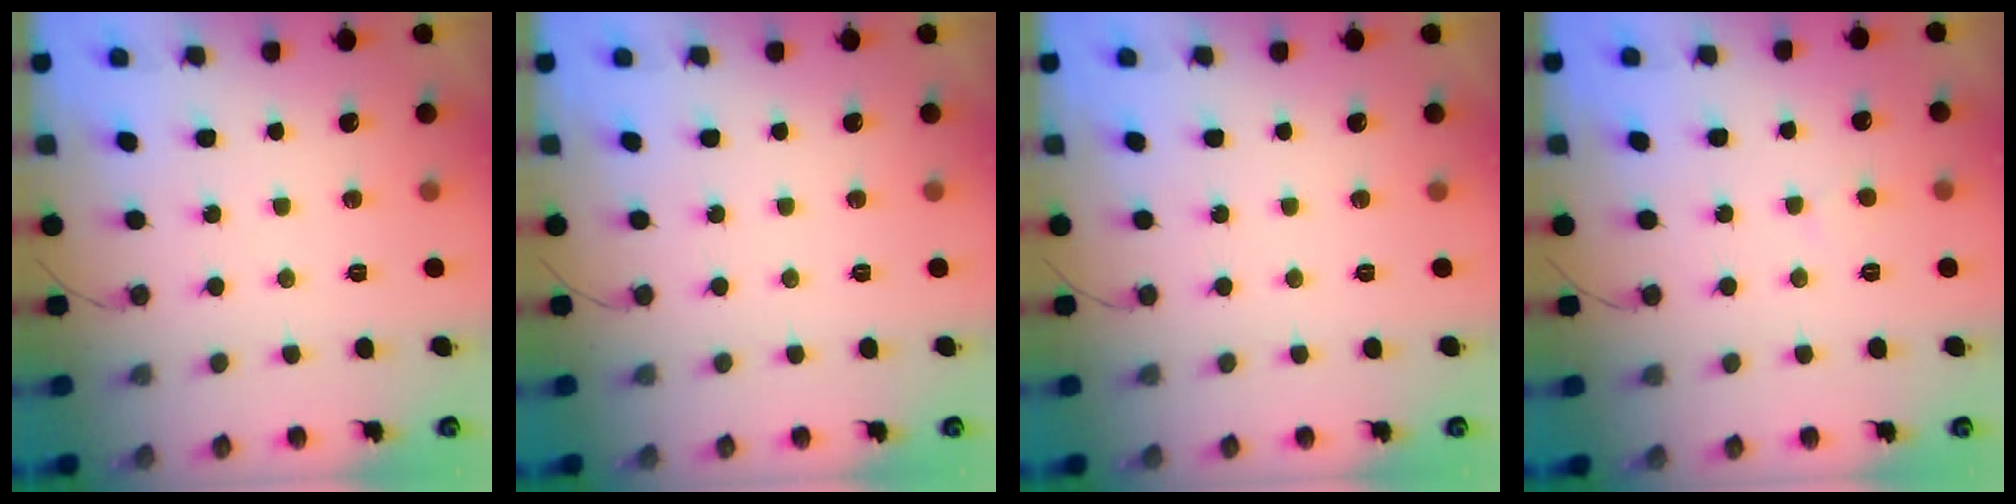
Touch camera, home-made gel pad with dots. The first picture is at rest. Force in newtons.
{"total": 0.0}
{"total": 0.0}
{"total": 1.3, "press": 1.3, "slide": 0.1}